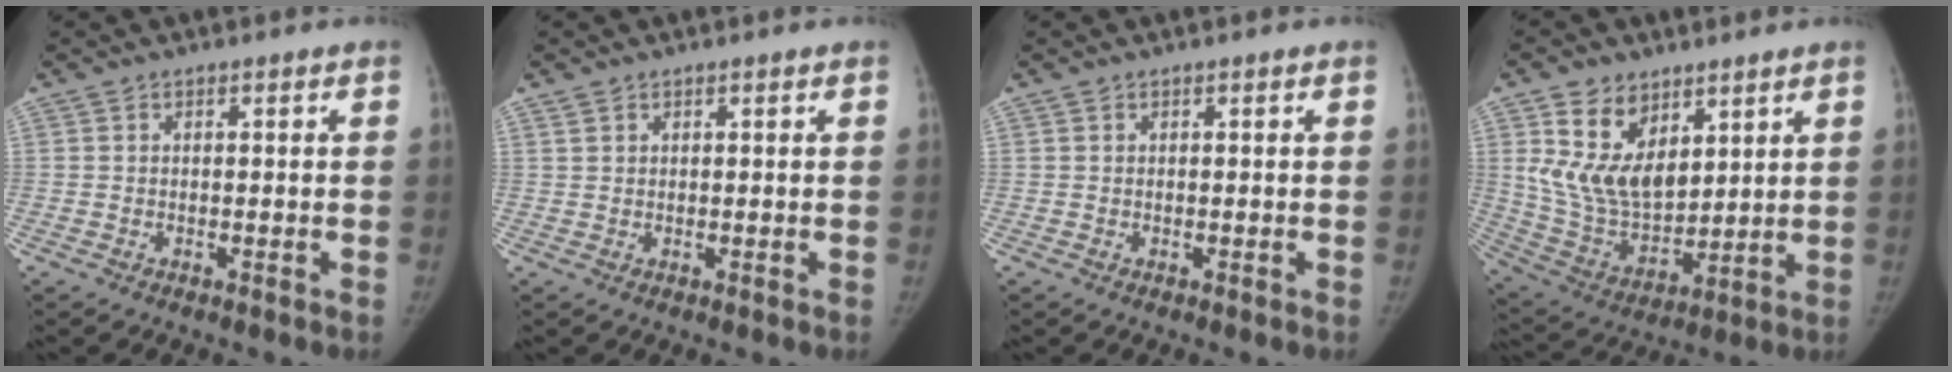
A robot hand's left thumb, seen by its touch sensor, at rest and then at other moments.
{"total": 1.3, "force": [0.9, 0.8, 0.4], "torque": [-0.006, 0.002, 0.019]}
{"total": 0.0}
{"total": 14.6, "force": [6.6, 9.1, 9.4], "torque": [-0.145, -0.039, 0.148]}